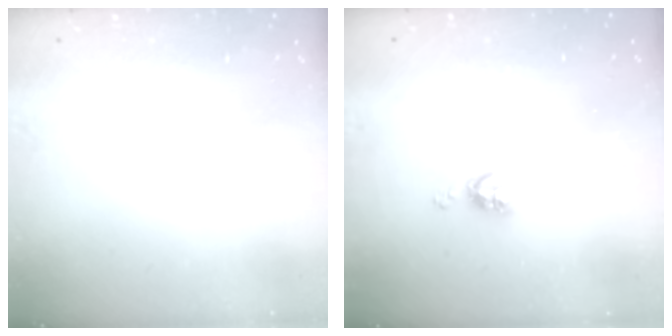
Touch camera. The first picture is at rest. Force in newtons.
{"total": 4.5, "press": 4.5, "slide": 0.3}